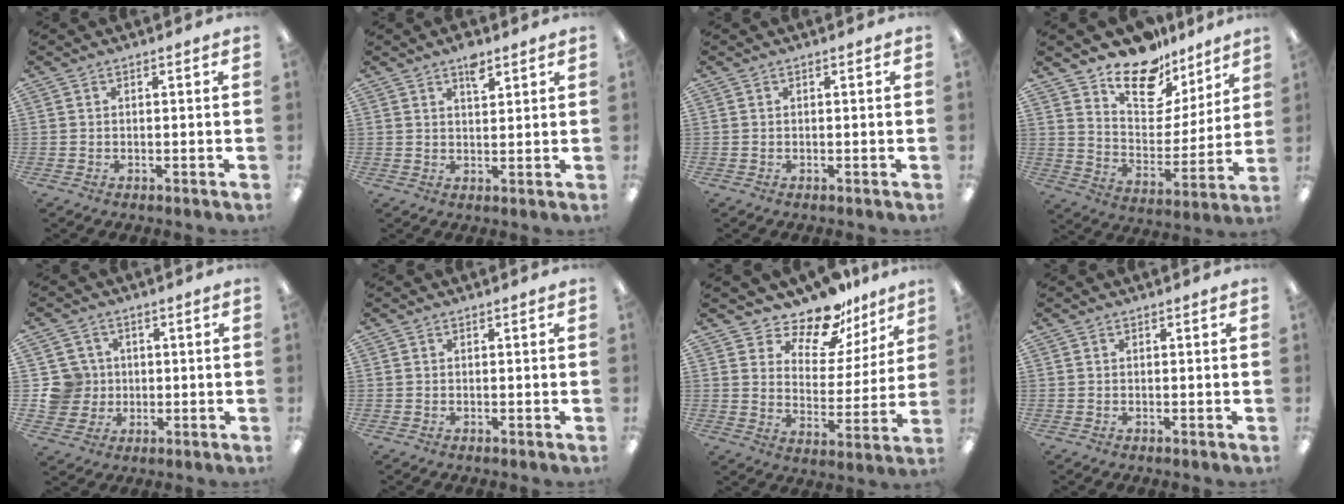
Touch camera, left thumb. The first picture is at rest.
{"total": 4.5, "force": [3.1, 1.9, 2.6], "torque": [-0.034, -0.012, 0.051]}
{"total": 0.0}
{"total": 15.1, "force": [12.3, 7.4, 4.8], "torque": [-0.086, -0.097, 0.226]}
{"total": 7.9, "force": [1.0, 7.7, 1.3], "torque": [-0.039, 0.006, 0.025]}
{"total": 0.0}
{"total": 12.9, "force": [11.0, 5.3, 4.2], "torque": [-0.075, -0.085, 0.198]}
{"total": 0.0}